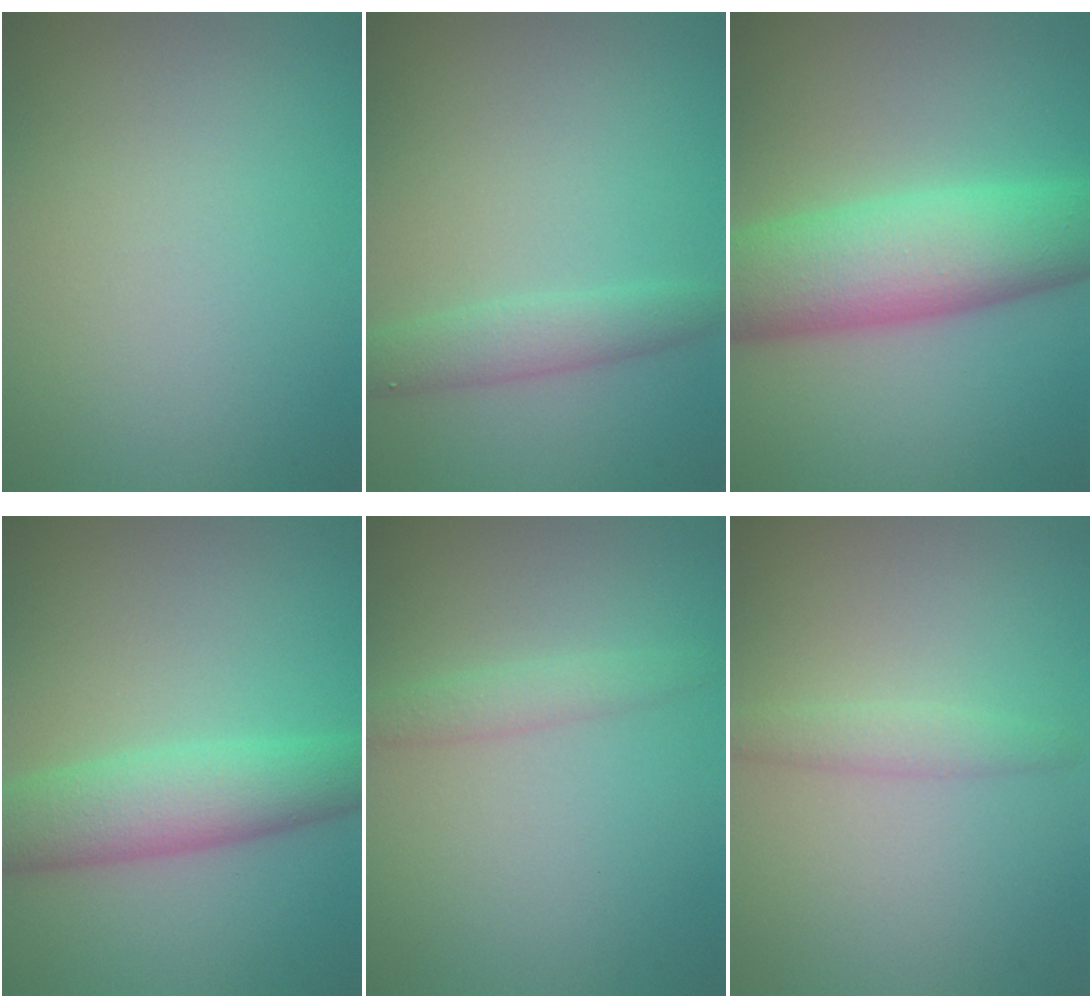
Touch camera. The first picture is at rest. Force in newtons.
{"total": 2.4, "press": 2.4, "slide": 0.1}
{"total": 9.1, "press": 9.1, "slide": 0.2}
{"total": 5.5, "press": 5.5, "slide": 0.4}
{"total": 1.5, "press": 1.5, "slide": 0.1}
{"total": 1.5, "press": 1.5, "slide": 0.1}